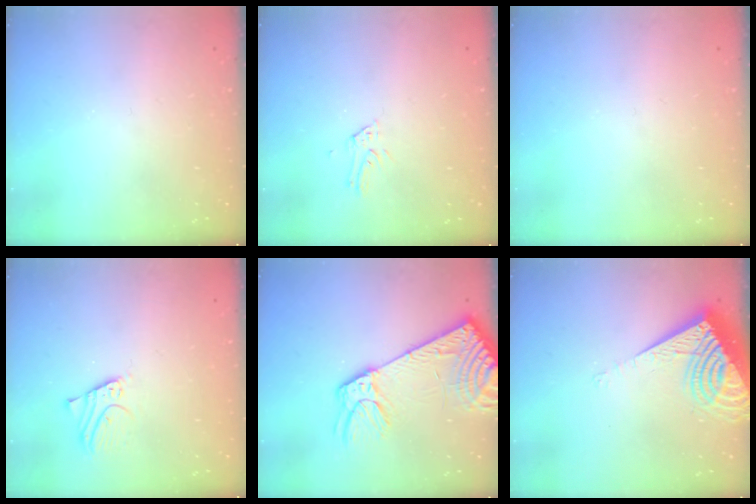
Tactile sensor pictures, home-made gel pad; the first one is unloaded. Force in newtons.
{"total": 3.5, "press": 3.5, "slide": 0.3}
{"total": 0.0}
{"total": 3.7, "press": 3.7, "slide": 0.2}
{"total": 21.2, "press": 20.7, "slide": 4.6}
{"total": 16.3, "press": 16.1, "slide": 2.1}